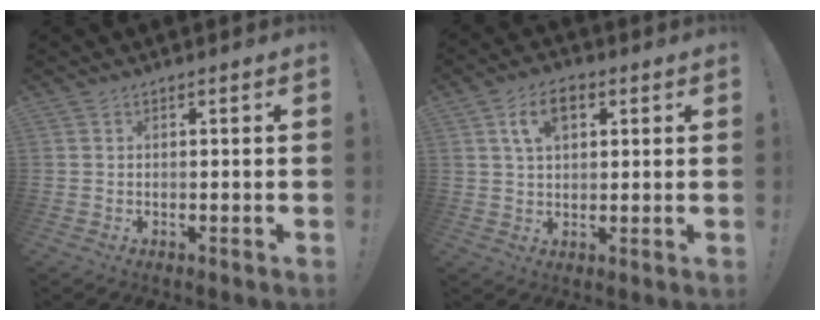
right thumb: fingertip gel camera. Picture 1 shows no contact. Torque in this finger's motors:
{"motor_torque": [0.87, 0.84, 0.60, 0.48, 0.01]}